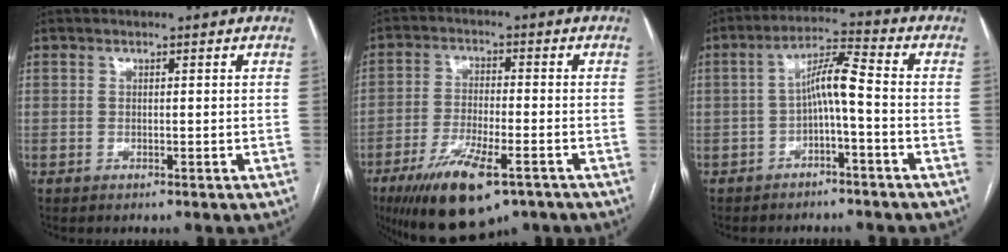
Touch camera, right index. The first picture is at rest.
{"total": 13.0, "force": [-7.8, 3.5, 9.8], "torque": [-0.177, -0.023, -0.126]}
{"total": 6.1, "force": [-1.4, 0.4, 5.9], "torque": [-0.104, 0.027, -0.025]}